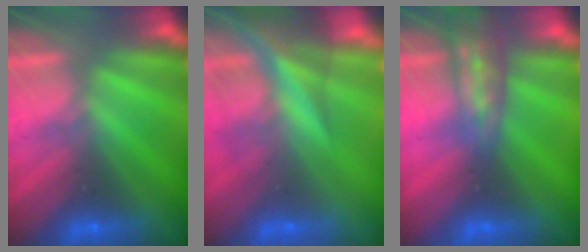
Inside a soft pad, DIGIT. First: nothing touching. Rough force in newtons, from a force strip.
{"total": 5.6}
{"total": 2.7}